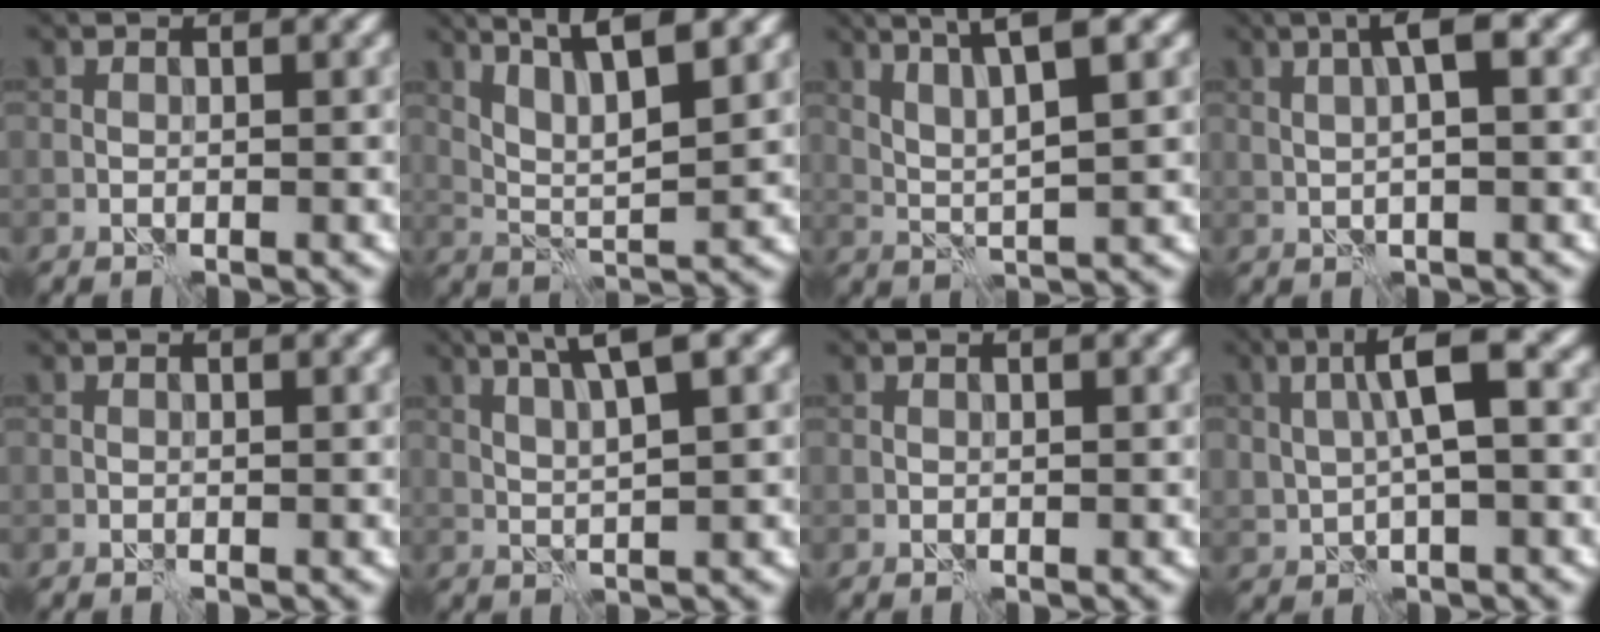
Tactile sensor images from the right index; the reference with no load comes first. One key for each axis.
{"total": 6.5, "fx": 4.1, "fy": 1.3, "fz": 4.9, "tx": -0.090, "ty": 0.005, "tz": 0.068}
{"total": 5.5, "fx": 3.0, "fy": 0.8, "fz": 4.5, "tx": -0.087, "ty": 0.007, "tz": 0.061}
{"total": 3.5, "fx": 1.0, "fy": 0.4, "fz": 3.3, "tx": -0.062, "ty": 0.008, "tz": 0.017}
{"total": 0.0}
{"total": 4.7, "fx": 2.5, "fy": 0.6, "fz": 4.0, "tx": -0.080, "ty": 0.009, "tz": 0.046}
{"total": 0.0}
{"total": 5.3, "fx": 1.0, "fy": 1.7, "fz": 4.9, "tx": -0.092, "ty": 0.014, "tz": 0.014}